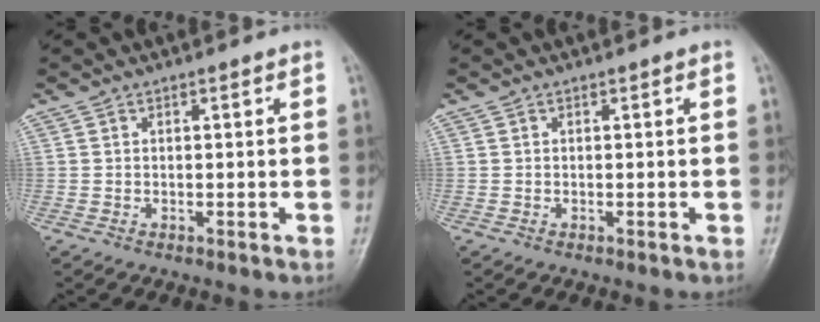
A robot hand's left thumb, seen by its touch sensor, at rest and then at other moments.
{"total": 0.0}